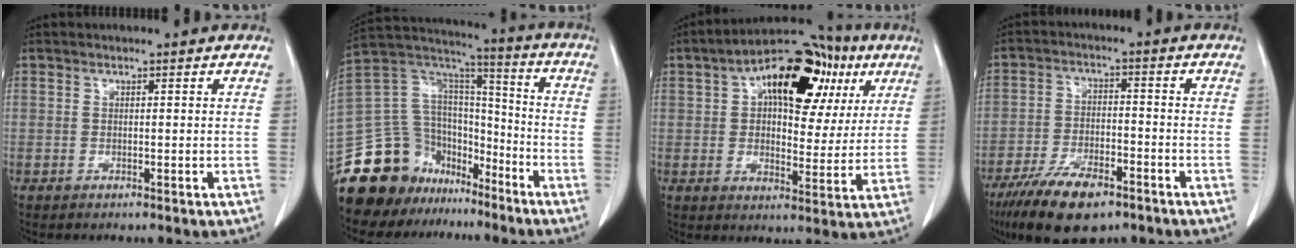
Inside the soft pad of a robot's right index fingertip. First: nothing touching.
{"total": 21.9, "force": [-16.5, 12.4, 7.4], "torque": [-0.164, 0.065, -0.278]}
{"total": 18.7, "force": [7.6, 9.6, 14.1], "torque": [-0.200, 0.051, 0.111]}
{"total": 11.4, "force": [-7.7, 4.1, 7.3], "torque": [-0.127, -0.011, -0.133]}